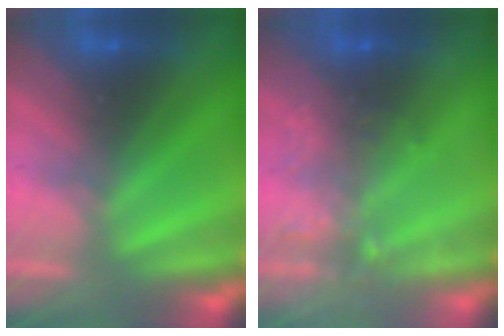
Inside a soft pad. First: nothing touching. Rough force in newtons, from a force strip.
{"total": 8.7}